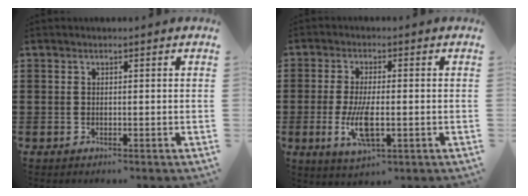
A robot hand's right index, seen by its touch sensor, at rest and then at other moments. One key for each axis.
{"total": 7.1, "fx": -1.7, "fy": 2.3, "fz": 6.5, "tx": -0.143, "ty": -0.013, "tz": -0.033}